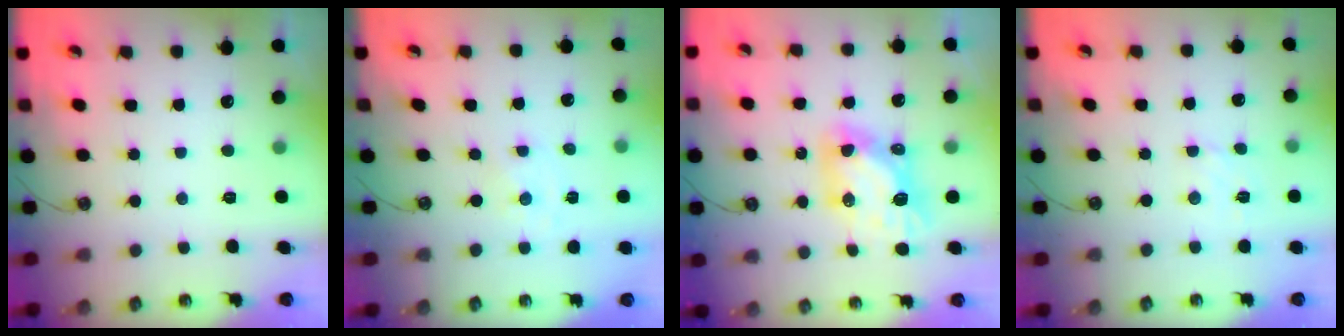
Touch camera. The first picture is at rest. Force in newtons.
{"total": 0.0}
{"total": 9.2, "press": 9.1, "slide": 1.0}
{"total": 3.7, "press": 3.7, "slide": 0.5}